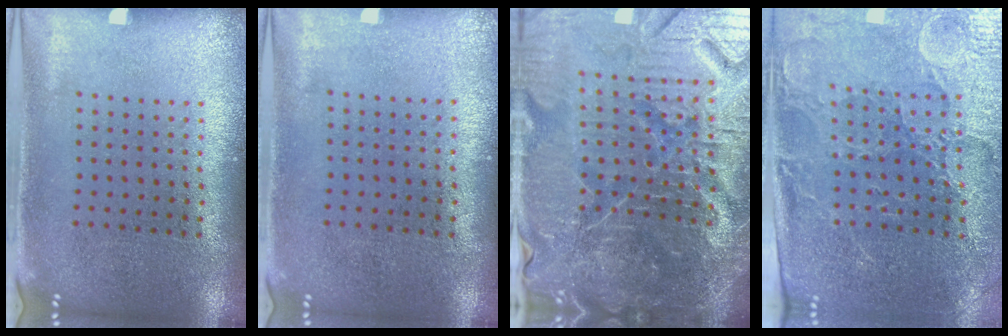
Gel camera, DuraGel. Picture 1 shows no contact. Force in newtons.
{"total": 0.0}
{"total": 7.3, "press": 6.5, "slide": 3.4}
{"total": 3.5, "press": 3.3, "slide": 1.1}